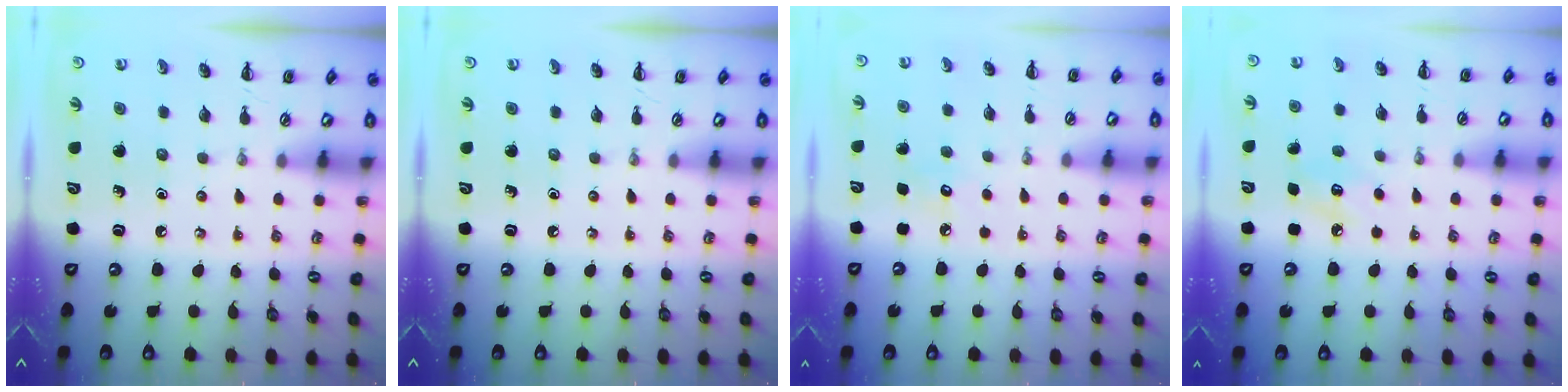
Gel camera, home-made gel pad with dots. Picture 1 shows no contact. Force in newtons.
{"total": 0.0}
{"total": 3.8, "press": 3.6, "slide": 1.0}
{"total": 7.1, "press": 6.9, "slide": 1.8}